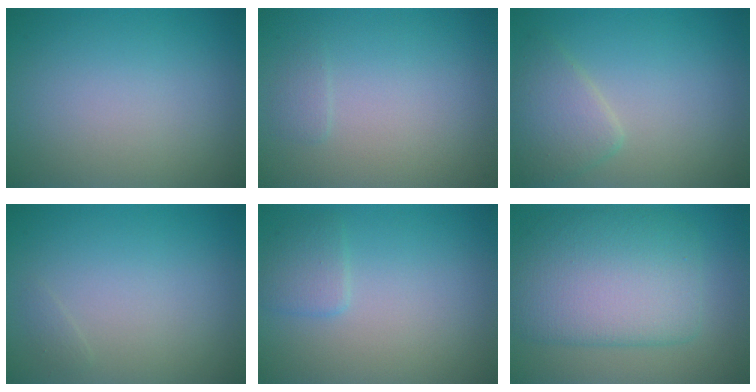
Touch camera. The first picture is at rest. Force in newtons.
{"total": 0.7, "press": 0.7, "slide": 0.2}
{"total": 2.9, "press": 2.9, "slide": 0.1}
{"total": 0.5, "press": 0.5, "slide": 0.1}
{"total": 1.6, "press": 1.6, "slide": 0.1}
{"total": 8.1, "press": 8.1, "slide": 0.3}